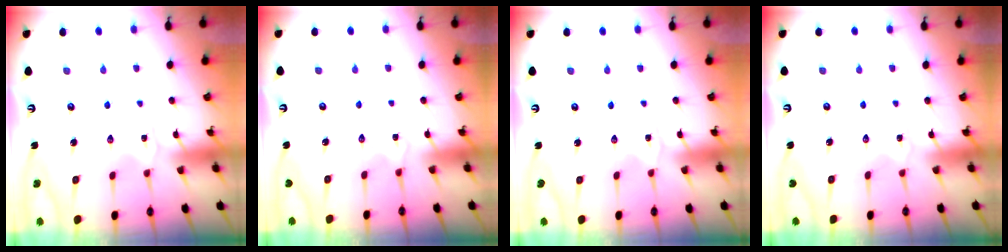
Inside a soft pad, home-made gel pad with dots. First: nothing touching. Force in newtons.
{"total": 2.2, "press": 2.1, "slide": 0.4}
{"total": 0.0}
{"total": 2.2, "press": 2.2, "slide": 0.1}